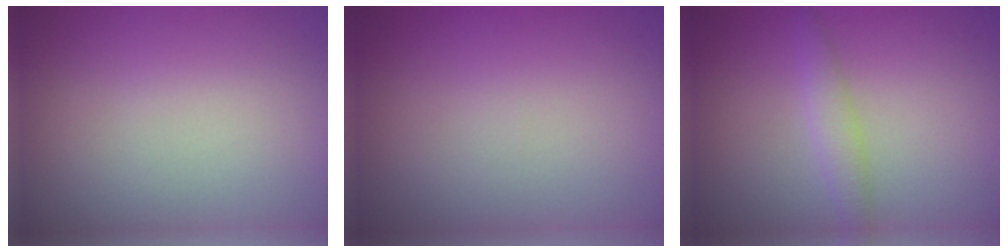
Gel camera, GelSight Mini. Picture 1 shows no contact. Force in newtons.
{"total": 0.0}
{"total": 1.9, "press": 1.9, "slide": 0.1}